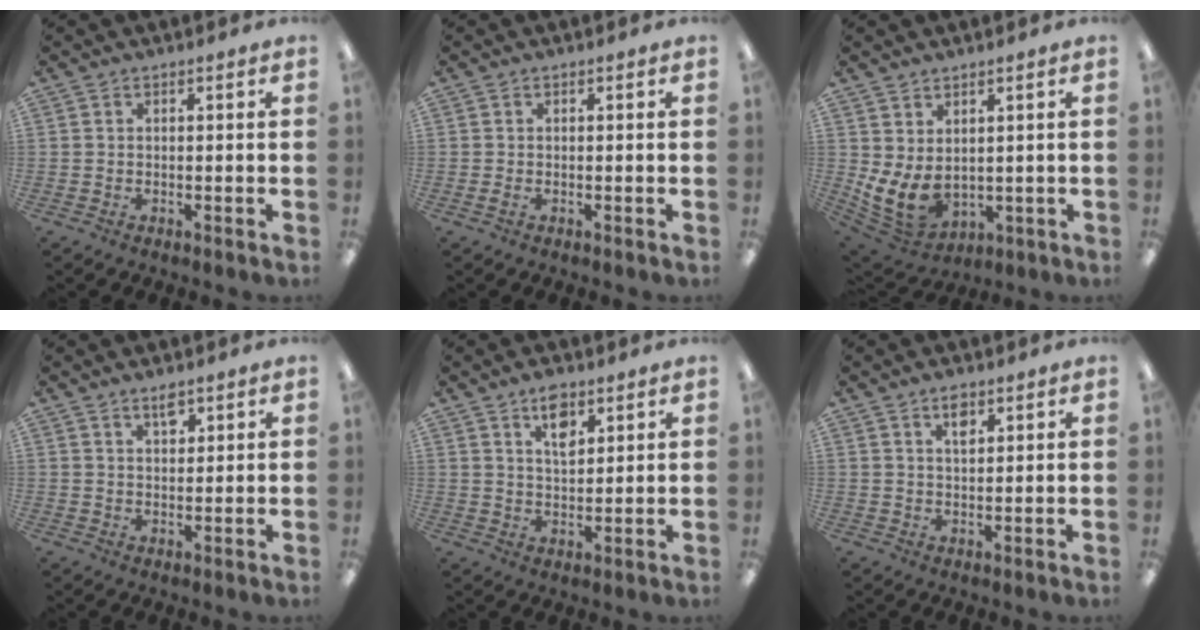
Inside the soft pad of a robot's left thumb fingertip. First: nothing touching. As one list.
[{"total": 1.0, "force": [0.0, 0.4, 0.9], "torque": [-0.007, -0.003, -0.003]}, {"total": 8.5, "force": [0.8, 5.8, 6.2], "torque": [-0.132, -0.015, 0.024]}, {"total": 3.5, "force": [2.5, 1.5, 1.9], "torque": [-0.025, -0.005, 0.043]}, {"total": 6.7, "force": [4.2, 3.2, 4.1], "torque": [-0.051, -0.018, 0.069]}, {"total": 3.9, "force": [2.5, 1.7, 2.5], "torque": [-0.040, -0.003, 0.040]}]